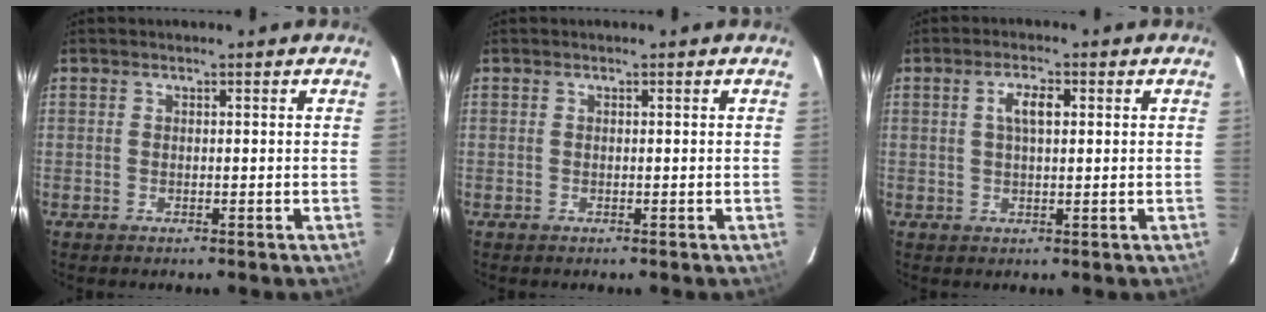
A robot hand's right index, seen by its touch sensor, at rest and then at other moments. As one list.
[{"total": 0.0}, {"total": 3.7, "force": [0.9, 1.4, 3.3], "torque": [-0.061, 0.009, 0.018]}]